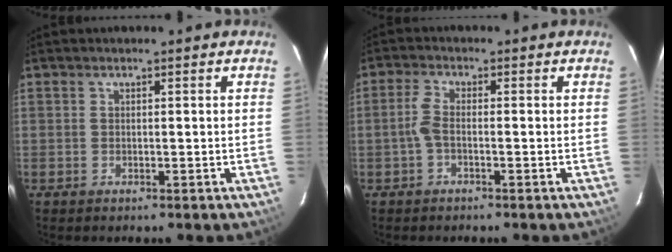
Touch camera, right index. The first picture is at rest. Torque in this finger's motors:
{"motor_torque": [0.71, -0.13, 0.23, 0.08]}